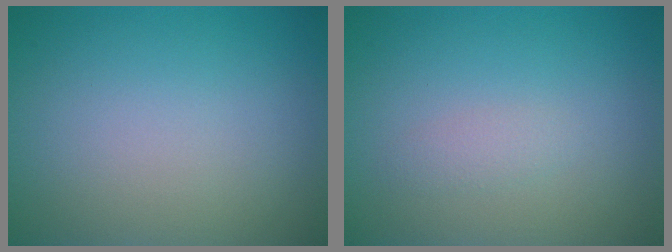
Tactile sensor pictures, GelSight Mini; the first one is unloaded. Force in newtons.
{"total": 0.9, "press": 0.9, "slide": 0.0}